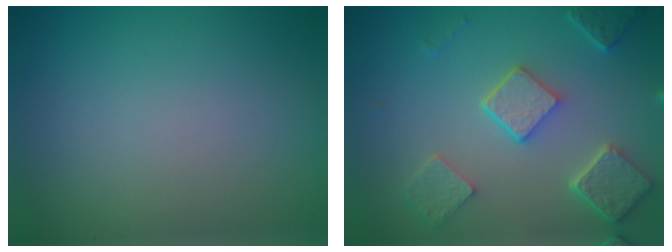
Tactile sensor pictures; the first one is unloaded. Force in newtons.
{"total": 5.3, "press": 4.2, "slide": 3.3}